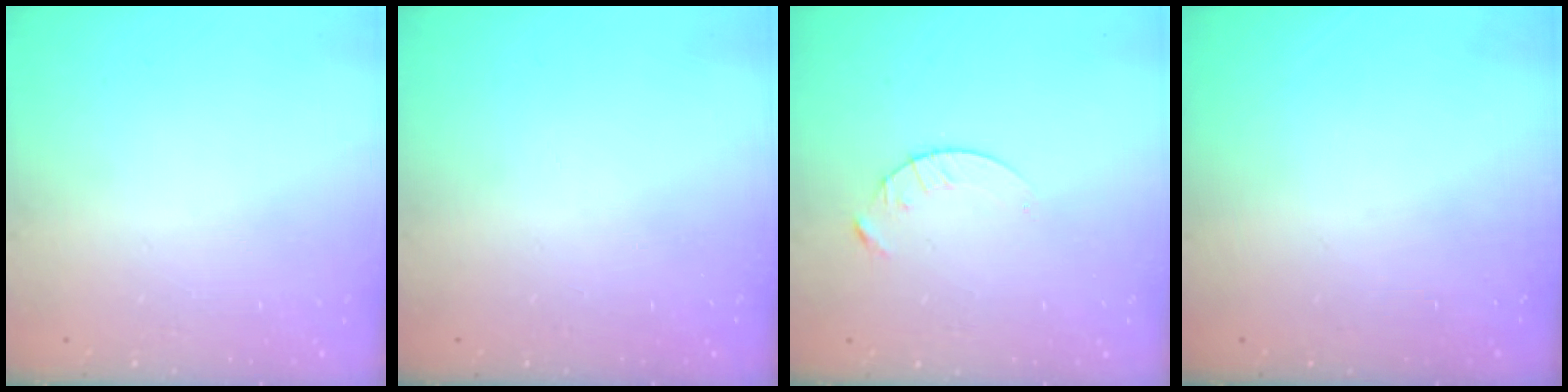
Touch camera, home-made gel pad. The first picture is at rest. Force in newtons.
{"total": 0.0}
{"total": 4.3, "press": 4.2, "slide": 0.5}
{"total": 0.0}